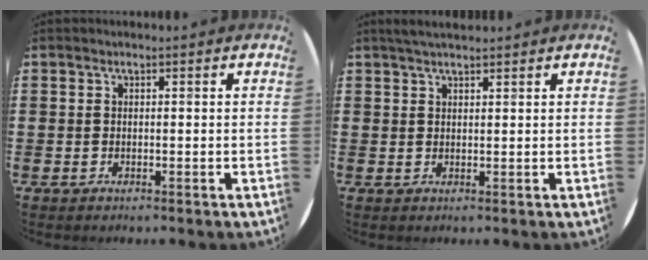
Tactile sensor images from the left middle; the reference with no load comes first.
{"total": 1.9, "force": [1.8, 0.2, 0.7], "torque": [-0.015, 0.004, 0.033]}